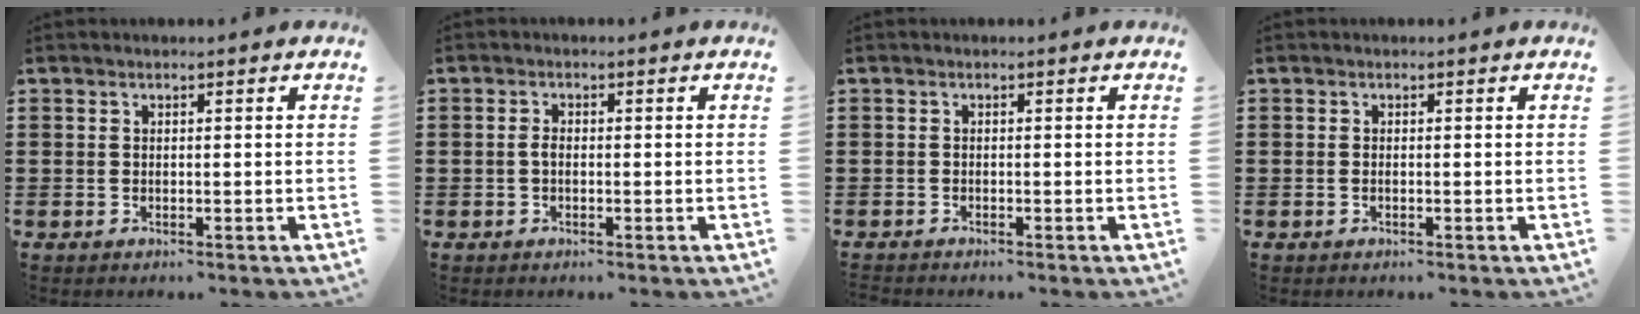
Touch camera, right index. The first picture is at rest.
{"total": 1.5, "force": [-0.4, 0.8, 1.2], "torque": [-0.031, -0.001, -0.009]}
{"total": 0.5, "force": [-0.5, 0.0, 0.0], "torque": [-0.002, -0.003, -0.011]}
{"total": 0.0}